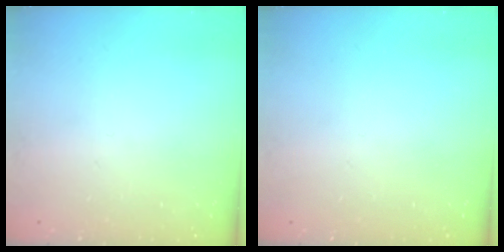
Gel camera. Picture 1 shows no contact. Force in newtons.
{"total": 0.0}